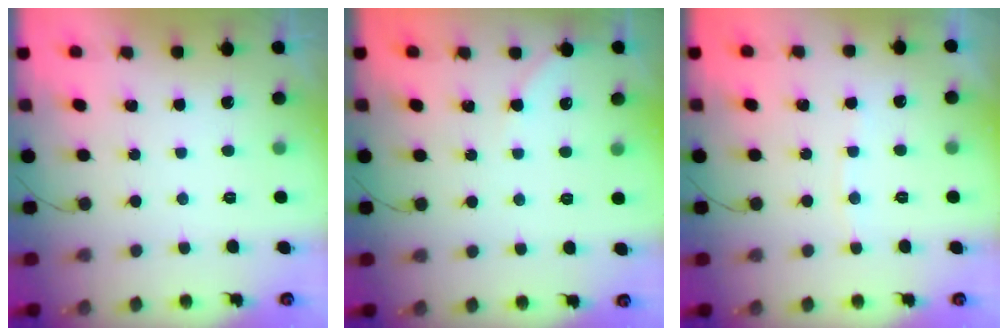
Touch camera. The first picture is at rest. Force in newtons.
{"total": 2.9, "press": 2.8, "slide": 0.6}
{"total": 4.2, "press": 4.1, "slide": 0.5}